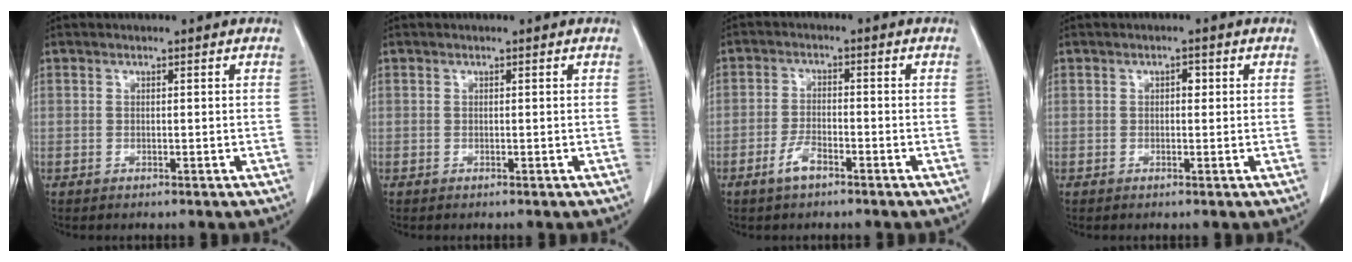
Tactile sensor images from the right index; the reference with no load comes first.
{"total": 0.0}
{"total": 3.5, "force": [-2.3, 1.1, 2.5], "torque": [-0.049, 0.002, -0.042]}
{"total": 1.2, "force": [0.2, 0.7, 0.9], "torque": [-0.009, 0.004, 0.001]}